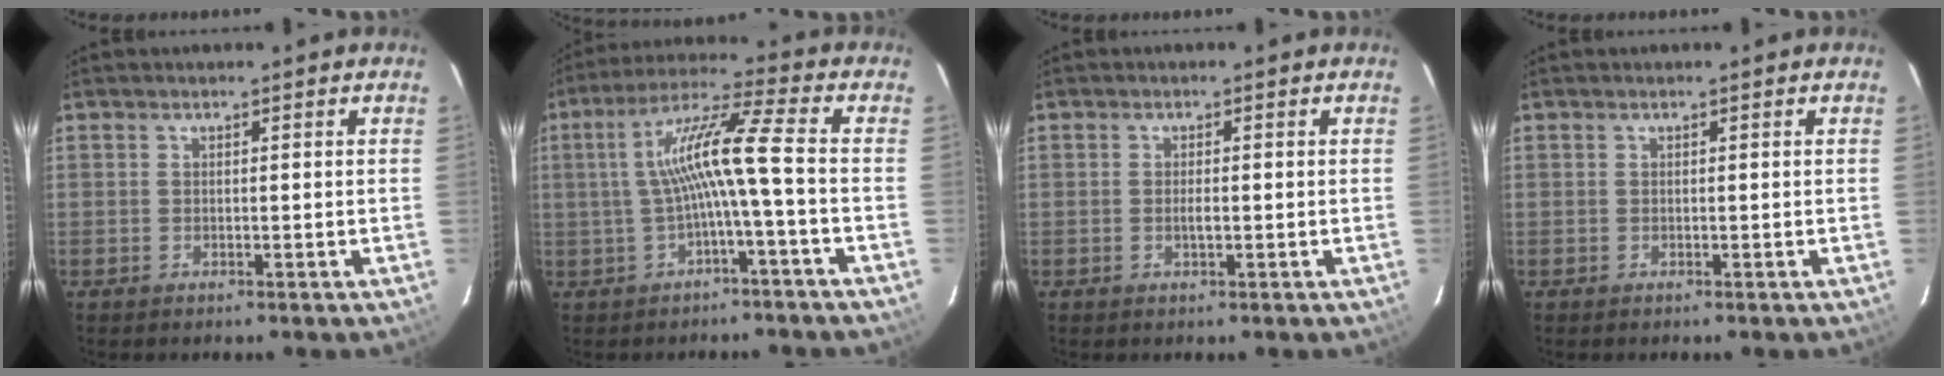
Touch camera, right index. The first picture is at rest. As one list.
[{"total": 9.9, "force": [-1.5, -0.7, 9.7], "torque": [-0.196, 0.016, -0.021]}, {"total": 1.3, "force": [-0.2, 0.4, 1.3], "torque": [-0.025, 0.000, -0.005]}, {"total": 0.0}]